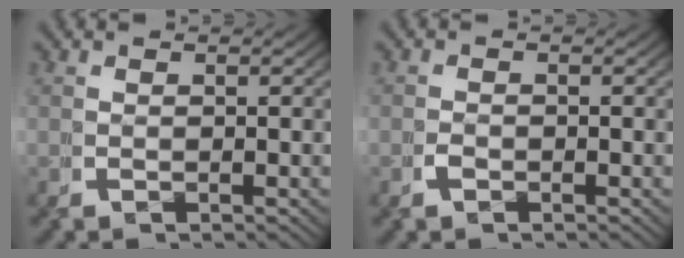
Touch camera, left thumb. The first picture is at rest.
{"total": 0.9, "force": [-0.8, 0.1, -0.5], "torque": [0.005, -0.002, -0.015]}